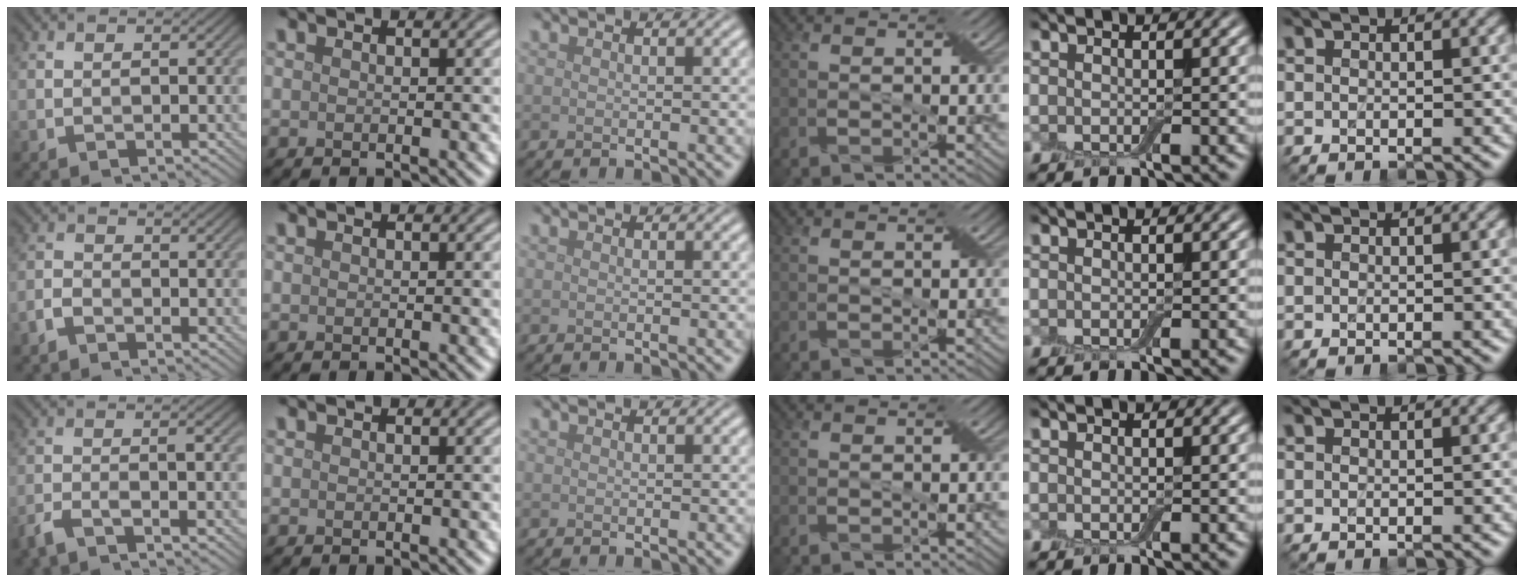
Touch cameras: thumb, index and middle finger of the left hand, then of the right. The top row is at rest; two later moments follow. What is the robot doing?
{"motion": "extract", "object": "backpack"}